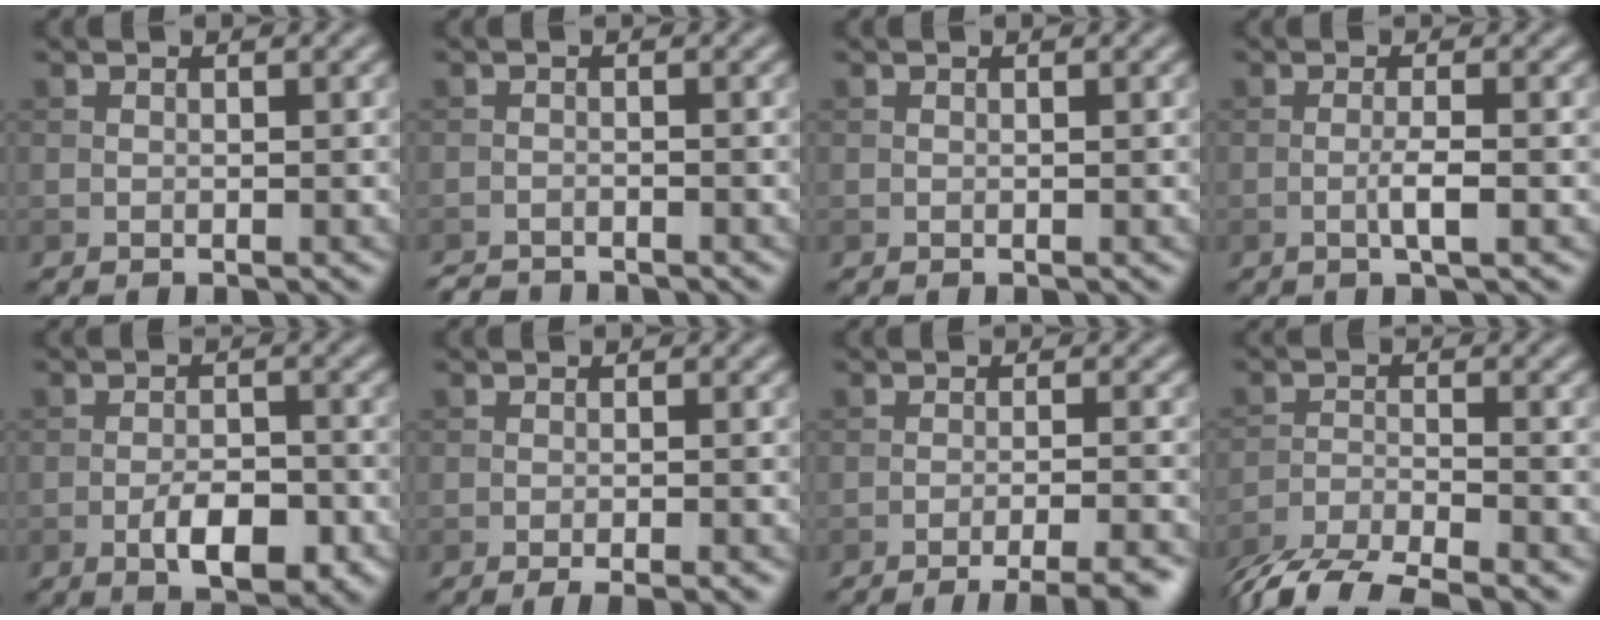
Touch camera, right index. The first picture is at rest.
{"total": 2.2, "force": [-2.2, 0.2, 0.3], "torque": [-0.003, -0.008, -0.041]}
{"total": 0.0}
{"total": 2.1, "force": [-0.6, 0.2, 2.0], "torque": [-0.037, 0.002, -0.014]}
{"total": 4.9, "force": [-2.2, 2.1, 3.9], "torque": [-0.061, -0.002, -0.035]}
{"total": 2.5, "force": [-1.4, 0.5, 2.0], "torque": [-0.026, 0.000, -0.024]}
{"total": 6.6, "force": [-5.1, 1.4, 3.8], "torque": [-0.036, 0.003, -0.065]}
{"total": 6.6, "force": [-5.7, 1.4, 3.1], "torque": [-0.058, -0.011, -0.108]}